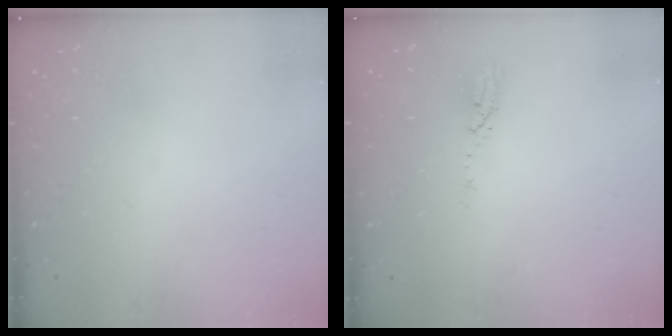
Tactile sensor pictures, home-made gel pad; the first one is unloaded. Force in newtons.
{"total": 3.6, "press": 3.6, "slide": 0.3}